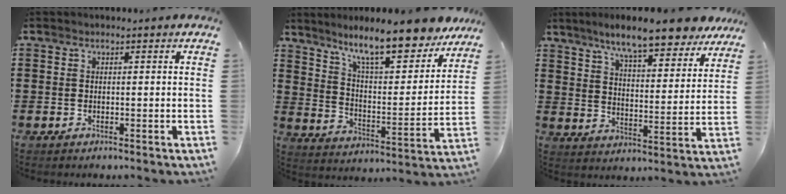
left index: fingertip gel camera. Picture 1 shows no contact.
{"total": 12.0, "force": [10.1, 1.3, 6.4], "torque": [-0.132, -0.058, 0.171]}
{"total": 10.2, "force": [8.8, 0.6, 5.2], "torque": [-0.121, -0.038, 0.151]}